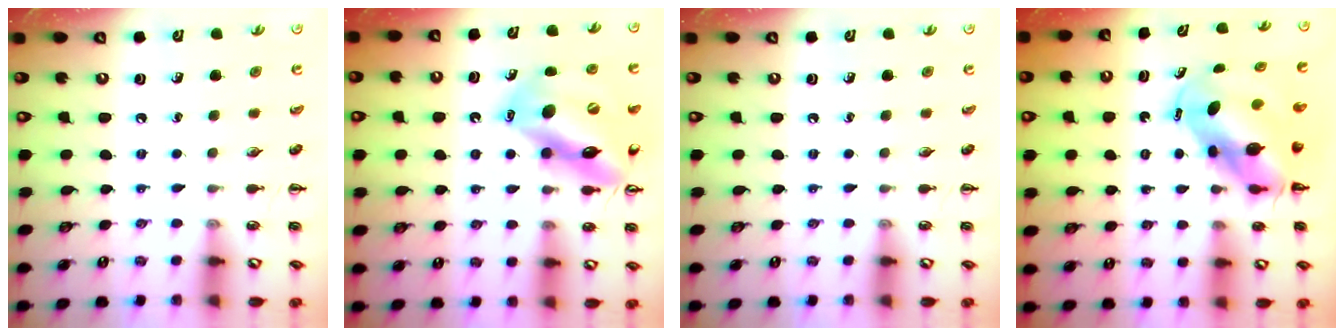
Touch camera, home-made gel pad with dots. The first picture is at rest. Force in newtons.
{"total": 17.3, "press": 17.1, "slide": 3.1}
{"total": 0.0}
{"total": 6.8, "press": 6.6, "slide": 1.4}